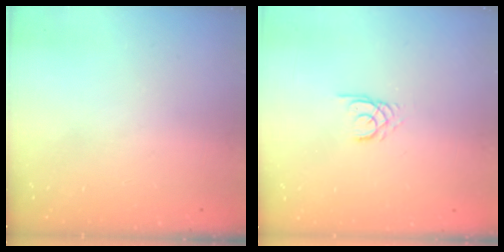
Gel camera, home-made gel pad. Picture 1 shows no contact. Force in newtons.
{"total": 2.2, "press": 2.2, "slide": 0.2}